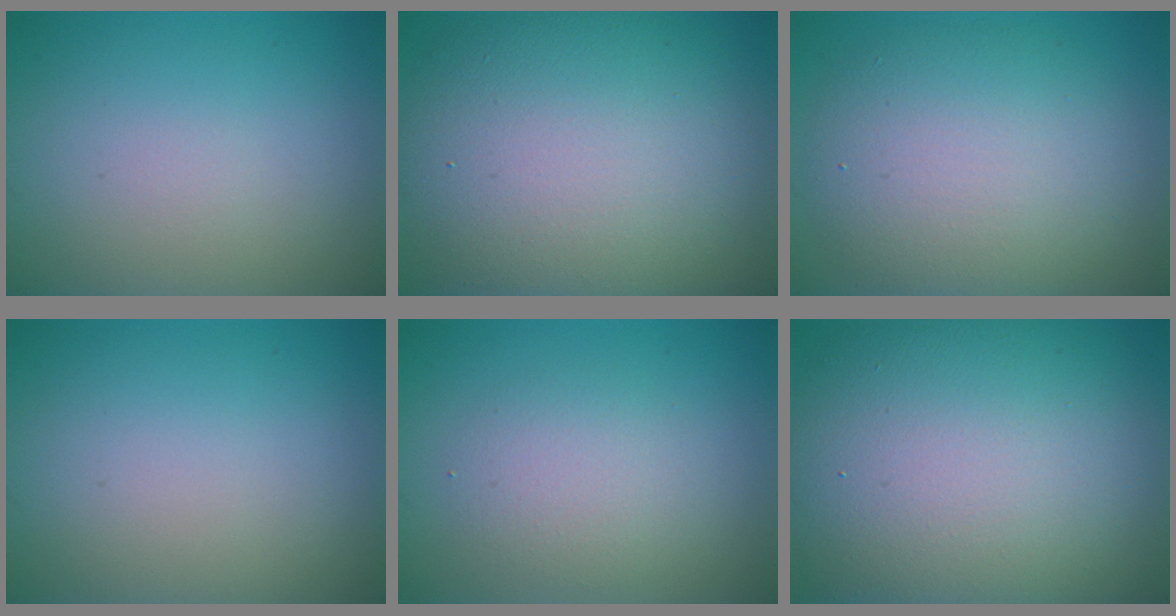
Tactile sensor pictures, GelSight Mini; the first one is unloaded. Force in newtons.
{"total": 13.5, "press": 13.5, "slide": 1.1}
{"total": 7.9, "press": 7.9, "slide": 0.2}
{"total": 0.0}
{"total": 2.7, "press": 2.7, "slide": 0.2}
{"total": 16.2, "press": 16.2, "slide": 0.6}